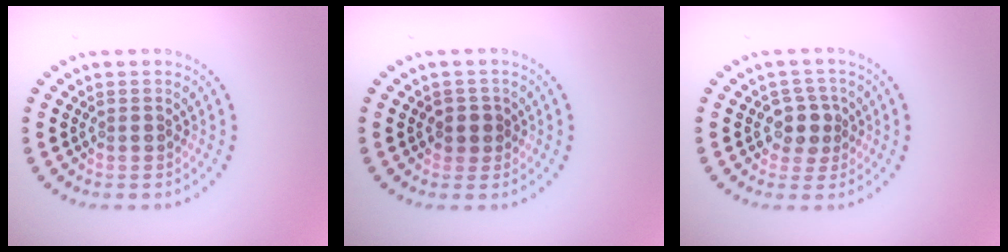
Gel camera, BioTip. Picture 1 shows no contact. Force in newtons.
{"total": 1.5, "press": 1.2, "slide": 0.8}
{"total": 2.4, "press": 2.2, "slide": 1.0}